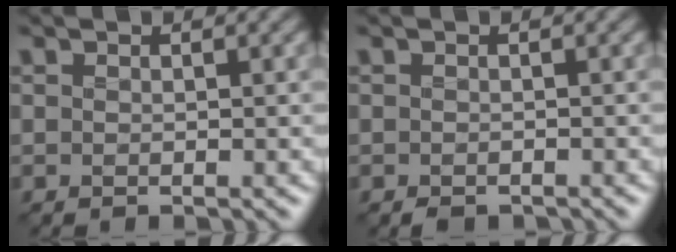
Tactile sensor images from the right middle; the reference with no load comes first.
{"total": 0.7, "force": [-0.7, 0.1, 0.0], "torque": [-0.003, -0.001, -0.009]}